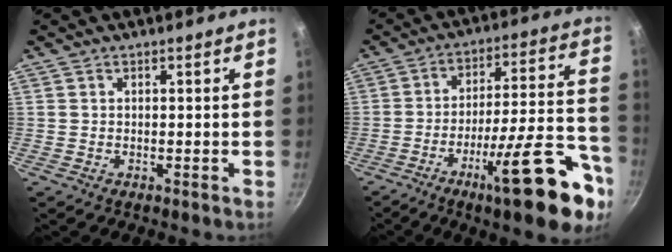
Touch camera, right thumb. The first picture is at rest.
{"total": 22.7, "force": [-11.4, 5.9, 18.8], "torque": [-0.224, 0.062, -0.173]}